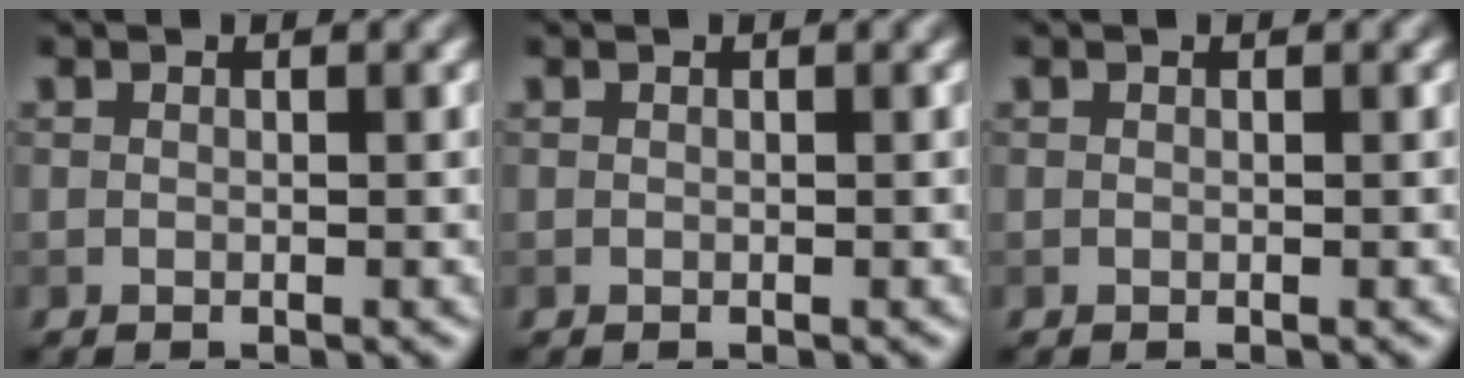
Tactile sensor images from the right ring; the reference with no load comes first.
{"total": 0.0}
{"total": 0.0}